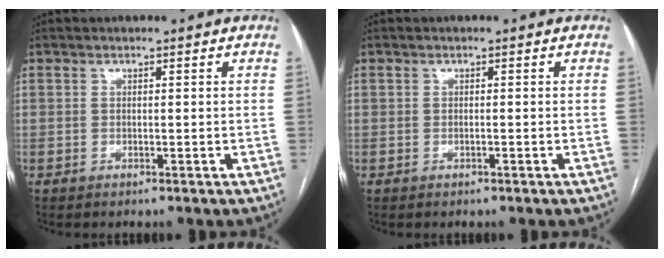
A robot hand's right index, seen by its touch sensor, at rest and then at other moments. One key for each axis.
{"total": 0.0}